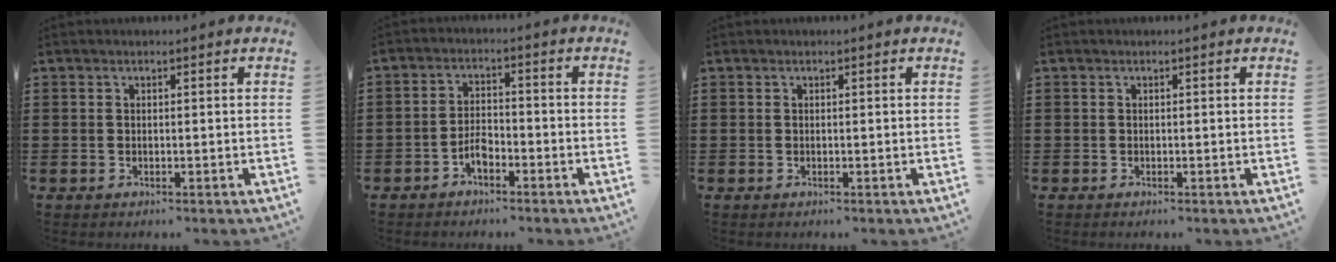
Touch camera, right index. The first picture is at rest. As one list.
[{"total": 3.4, "force": [-2.1, 1.6, 2.2], "torque": [-0.048, 0.005, -0.043]}, {"total": 0.0}, {"total": 0.0}]